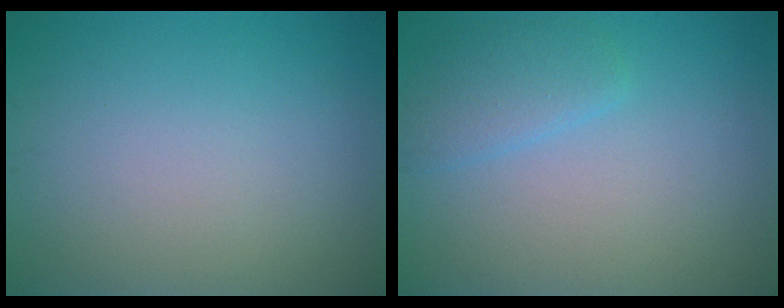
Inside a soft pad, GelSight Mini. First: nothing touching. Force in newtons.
{"total": 2.4, "press": 2.4, "slide": 0.2}